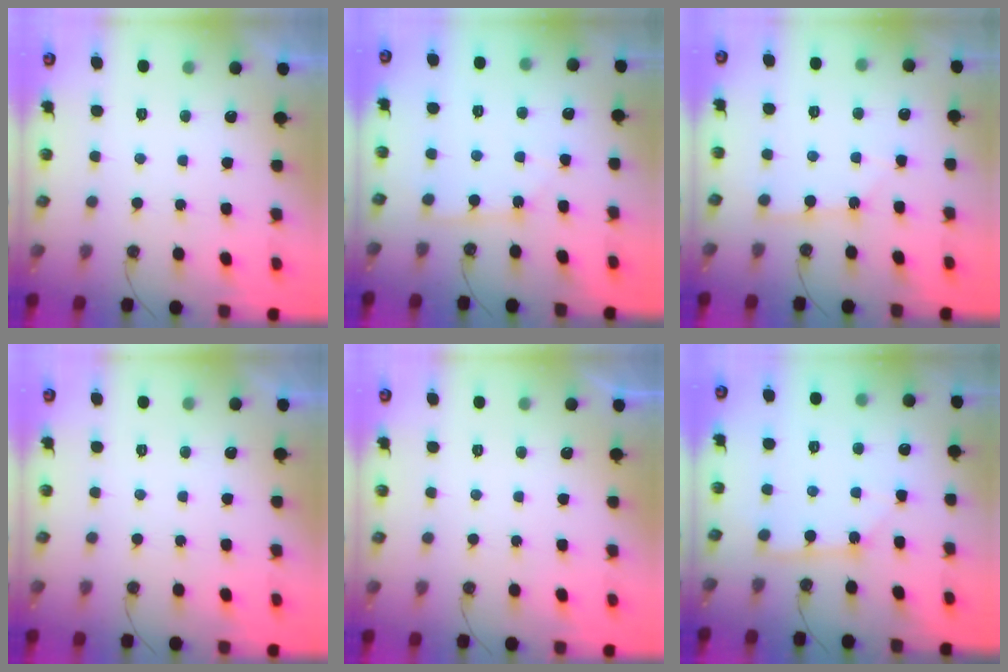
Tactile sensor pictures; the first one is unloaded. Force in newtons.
{"total": 3.2, "press": 3.2, "slide": 0.5}
{"total": 2.0, "press": 2.0, "slide": 0.2}
{"total": 0.0}
{"total": 0.0}
{"total": 2.9, "press": 2.9, "slide": 0.1}